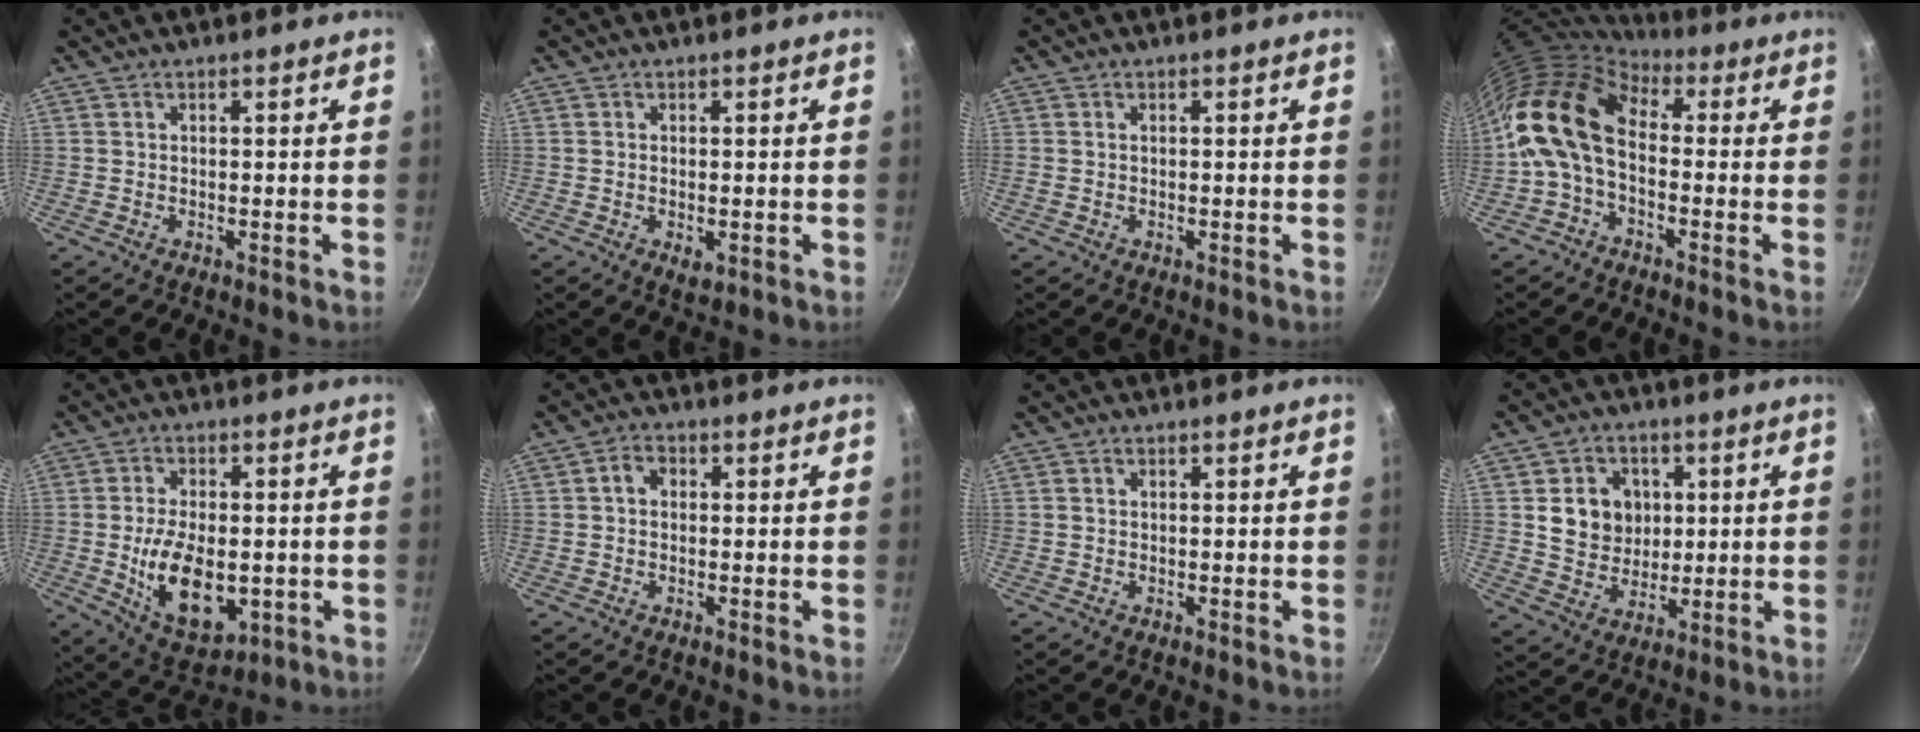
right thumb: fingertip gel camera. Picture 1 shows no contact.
{"total": 2.6, "force": [-0.6, 1.4, 2.1], "torque": [-0.033, -0.008, -0.007]}
{"total": 0.5, "force": [0.1, 0.4, 0.3], "torque": [-0.004, 0.003, 0.001]}
{"total": 12.6, "force": [-0.5, 8.2, 9.5], "torque": [-0.163, 0.028, -0.029]}
{"total": 14.6, "force": [-2.3, 8.3, 11.8], "torque": [-0.183, -0.005, -0.023]}
{"total": 3.0, "force": [0.3, 2.3, 1.8], "torque": [-0.025, 0.007, -0.002]}
{"total": 0.5, "force": [0.1, 0.5, 0.2], "torque": [-0.002, 0.004, 0.001]}
{"total": 10.2, "force": [1.8, 8.9, 4.6], "torque": [-0.046, -0.005, 0.034]}